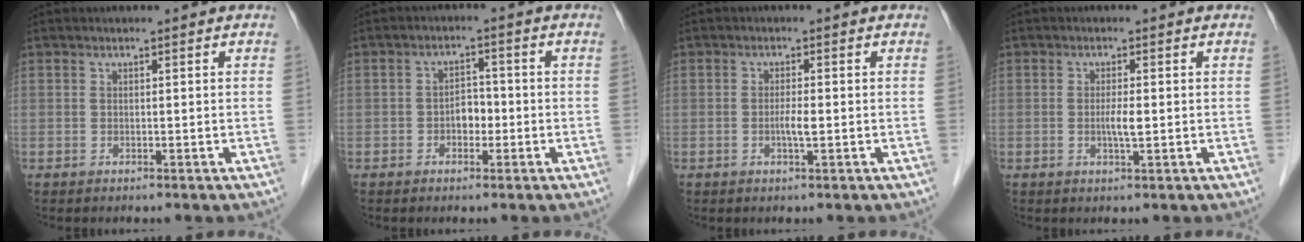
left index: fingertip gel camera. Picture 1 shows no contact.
{"total": 2.9, "force": [-1.0, 1.9, 2.0], "torque": [-0.029, 0.010, -0.019]}
{"total": 1.9, "force": [-0.4, 0.2, 1.8], "torque": [-0.036, 0.000, -0.007]}
{"total": 2.2, "force": [-0.2, 0.2, 2.1], "torque": [-0.043, -0.002, -0.002]}